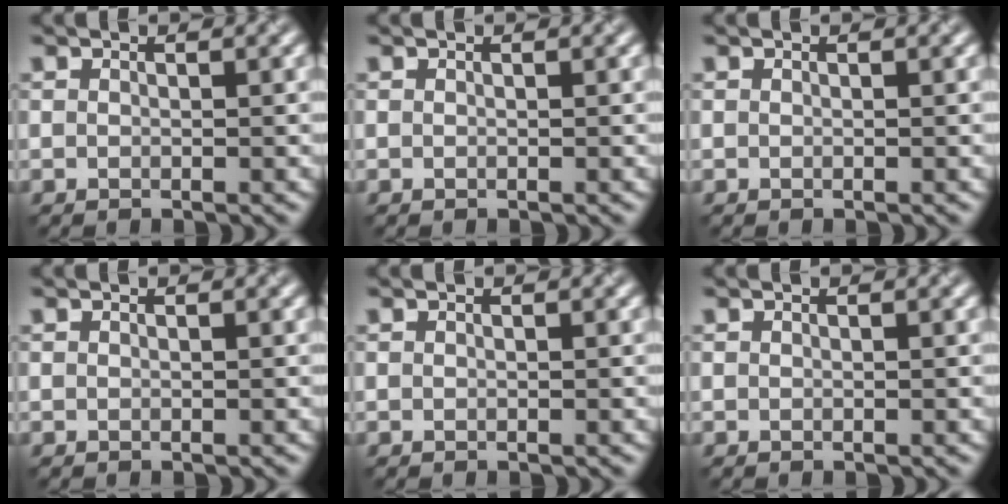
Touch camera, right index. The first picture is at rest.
{"total": 0.0}
{"total": 0.0}
{"total": 0.0}
{"total": 0.0}
{"total": 0.0}